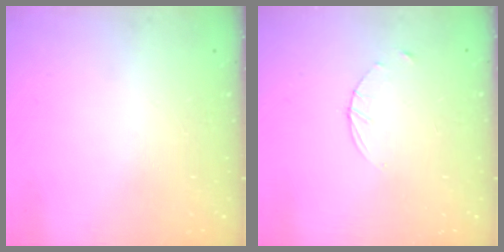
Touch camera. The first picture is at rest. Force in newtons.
{"total": 1.6, "press": 1.6, "slide": 0.2}